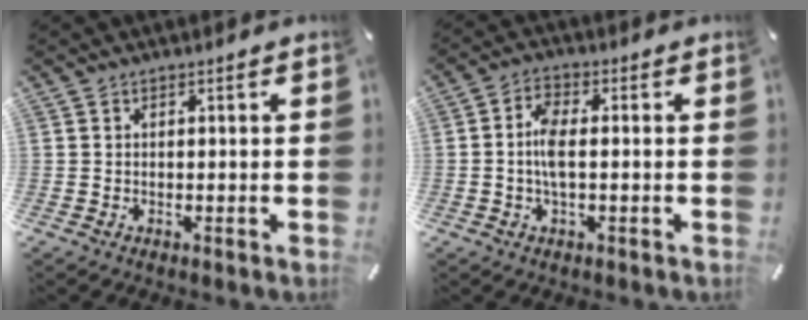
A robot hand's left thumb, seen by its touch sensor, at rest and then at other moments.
{"total": 6.0, "force": [-0.5, 2.5, 5.4], "torque": [-0.117, -0.001, -0.014]}